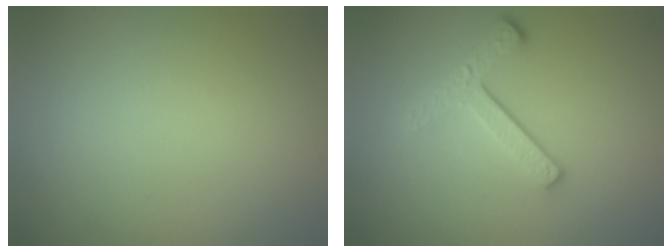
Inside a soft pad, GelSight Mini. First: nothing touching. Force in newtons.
{"total": 3.6, "press": 2.6, "slide": 2.5}